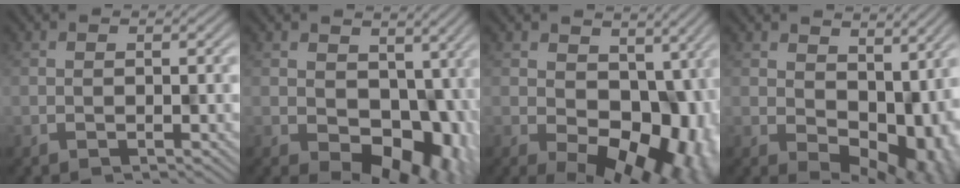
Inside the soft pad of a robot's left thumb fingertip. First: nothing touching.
{"total": 10.1, "force": [-0.9, 7.2, 7.1], "torque": [-0.101, -0.031, -0.004]}
{"total": 13.6, "force": [-1.2, 8.9, 10.2], "torque": [-0.128, -0.036, 0.001]}
{"total": 10.2, "force": [0.7, 6.7, 7.6], "torque": [-0.101, -0.035, 0.034]}